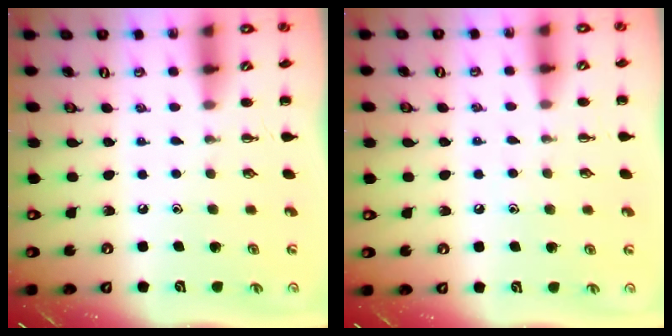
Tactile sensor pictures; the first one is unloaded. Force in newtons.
{"total": 5.0, "press": 4.8, "slide": 1.4}